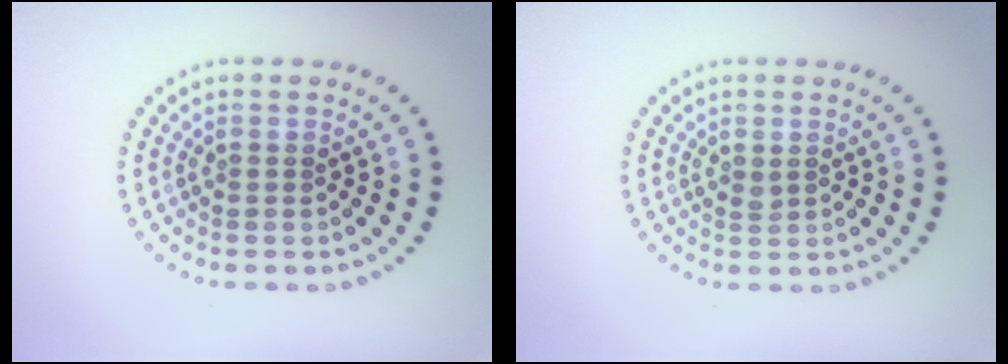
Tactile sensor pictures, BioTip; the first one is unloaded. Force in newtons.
{"total": 0.5, "press": 0.5, "slide": 0.3}